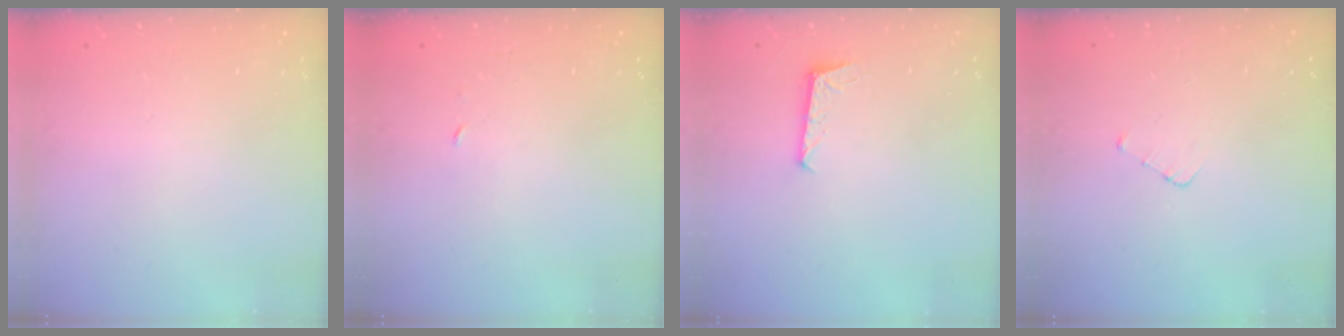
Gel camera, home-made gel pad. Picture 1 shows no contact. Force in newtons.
{"total": 1.8, "press": 1.8, "slide": 0.1}
{"total": 5.1, "press": 5.0, "slide": 0.4}
{"total": 2.9, "press": 2.9, "slide": 0.2}